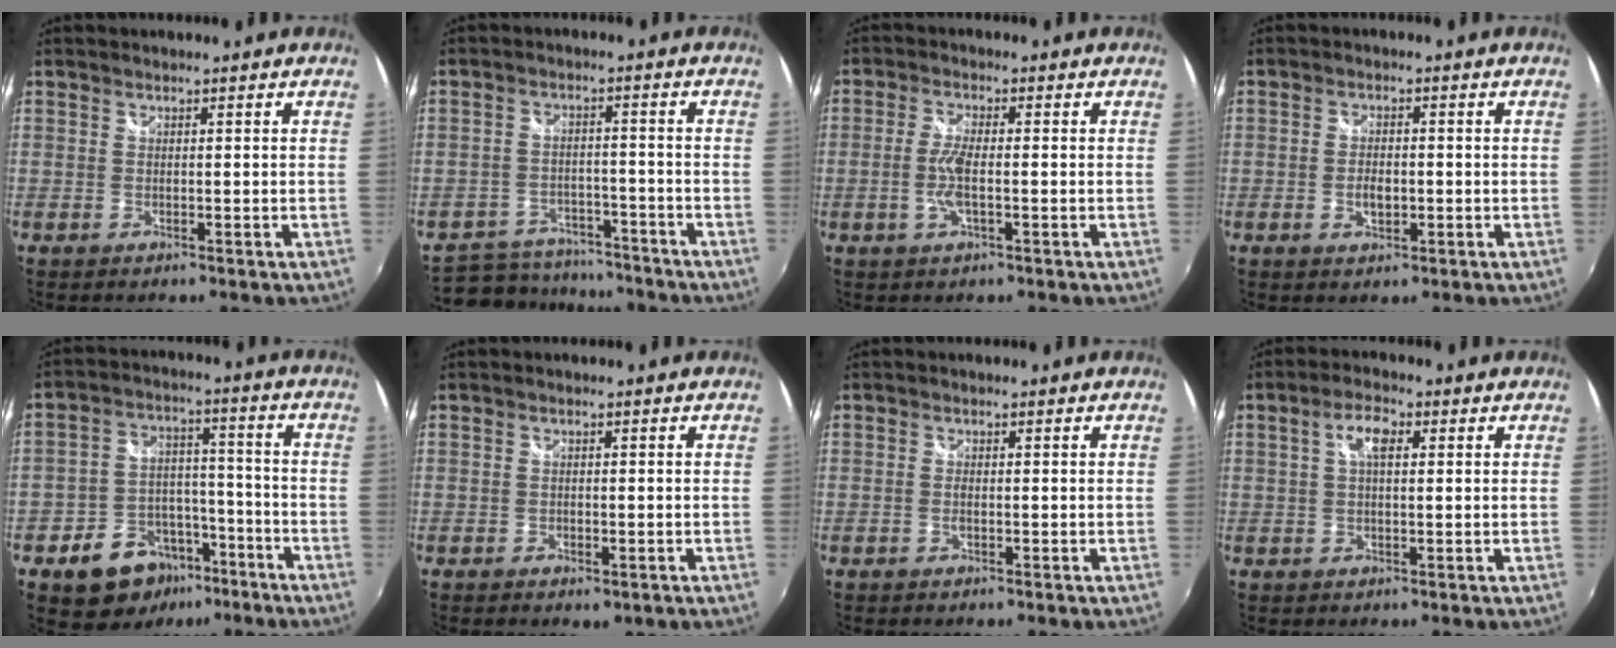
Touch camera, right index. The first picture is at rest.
{"total": 11.3, "force": [-9.3, 6.0, 2.4], "torque": [-0.072, 0.017, -0.125]}
{"total": 4.5, "force": [-1.0, 0.9, 4.3], "torque": [-0.091, -0.002, -0.021]}
{"total": 3.2, "force": [-0.7, 2.1, 2.3], "torque": [-0.043, -0.003, -0.013]}
{"total": 12.6, "force": [-7.7, 8.8, 4.7], "torque": [-0.099, 0.032, -0.103]}
{"total": 1.9, "force": [-0.8, 1.2, 1.2], "torque": [-0.022, -0.006, -0.012]}
{"total": 0.9, "force": [-0.3, 0.3, 0.8], "torque": [-0.018, 0.000, -0.006]}
{"total": 4.3, "force": [1.2, 1.8, 3.7], "torque": [-0.067, 0.013, 0.021]}